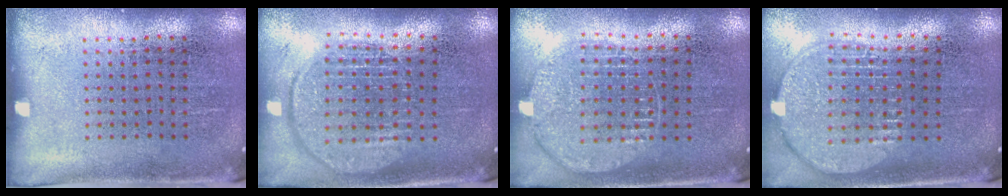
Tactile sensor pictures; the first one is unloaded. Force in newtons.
{"total": 1.9, "press": 1.7, "slide": 1.0}
{"total": 1.0, "press": 1.0, "slide": 0.1}
{"total": 2.0, "press": 1.7, "slide": 1.1}